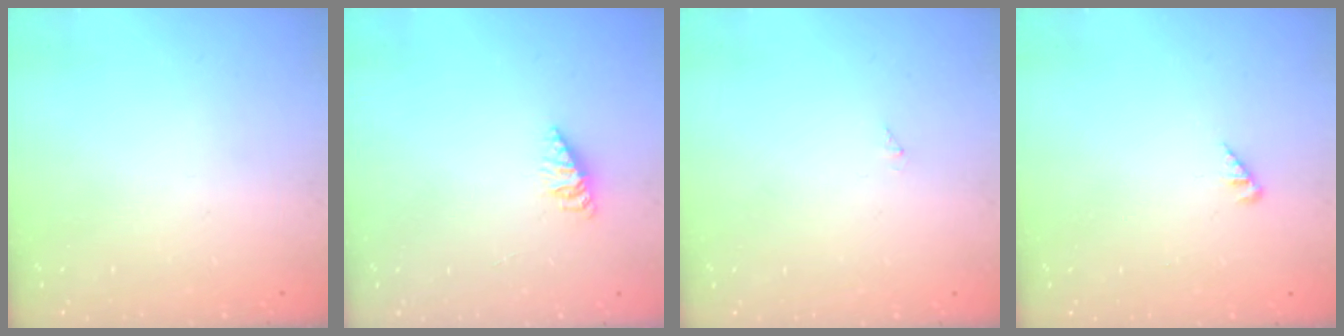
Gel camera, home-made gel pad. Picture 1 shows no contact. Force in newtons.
{"total": 2.9, "press": 2.9, "slide": 0.3}
{"total": 0.0}
{"total": 3.0, "press": 2.9, "slide": 0.3}